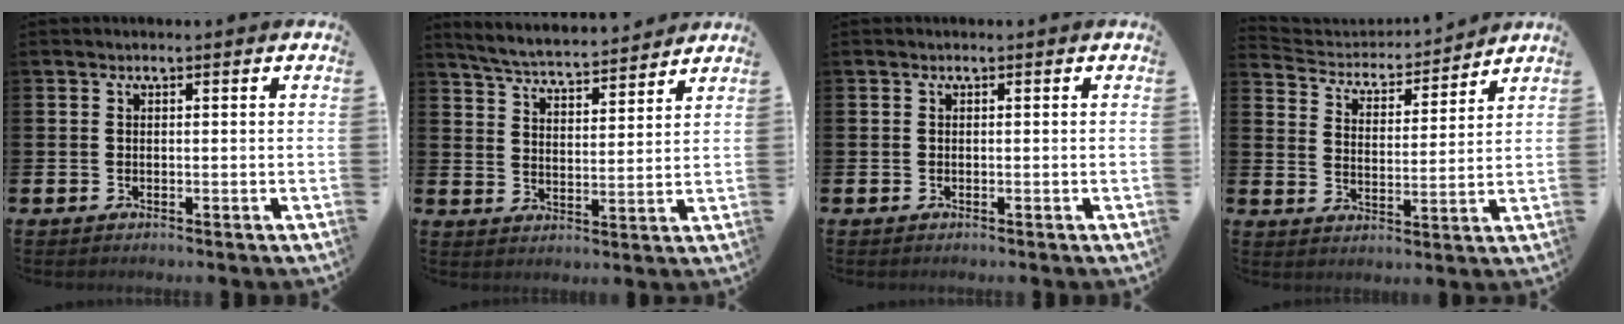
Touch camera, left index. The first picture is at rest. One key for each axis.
{"total": 5.3, "fx": 5.2, "fy": 0.4, "fz": 0.9, "tx": -0.041, "ty": -0.038, "tz": 0.089}
{"total": 0.0}
{"total": 4.5, "fx": 4.2, "fy": 1.5, "fz": 0.4, "tx": -0.036, "ty": -0.038, "tz": 0.067}